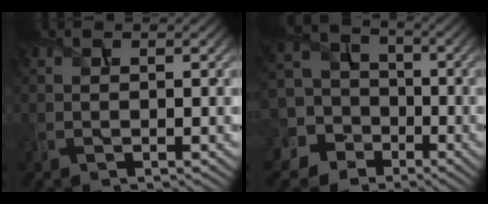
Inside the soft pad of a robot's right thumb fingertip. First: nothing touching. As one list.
[{"total": 10.5, "force": [-2.6, 9.4, 3.9], "torque": [-0.137, 0.003, -0.082]}]